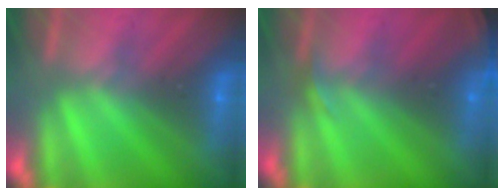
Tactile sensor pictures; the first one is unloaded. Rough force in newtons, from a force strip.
{"total": 2.7}